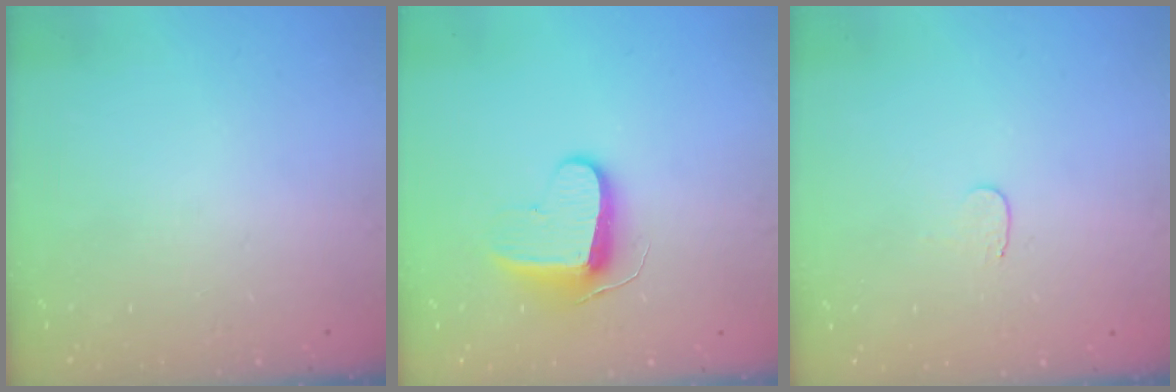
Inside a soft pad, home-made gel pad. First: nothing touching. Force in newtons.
{"total": 9.5, "press": 9.5, "slide": 0.3}
{"total": 3.4, "press": 3.4, "slide": 0.4}